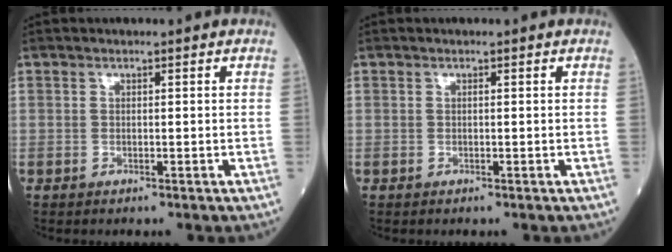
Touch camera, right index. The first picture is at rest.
{"total": 0.0}